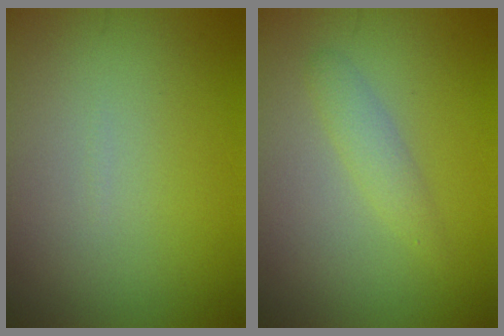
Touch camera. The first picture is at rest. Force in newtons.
{"total": 1.7, "press": 1.7, "slide": 0.1}